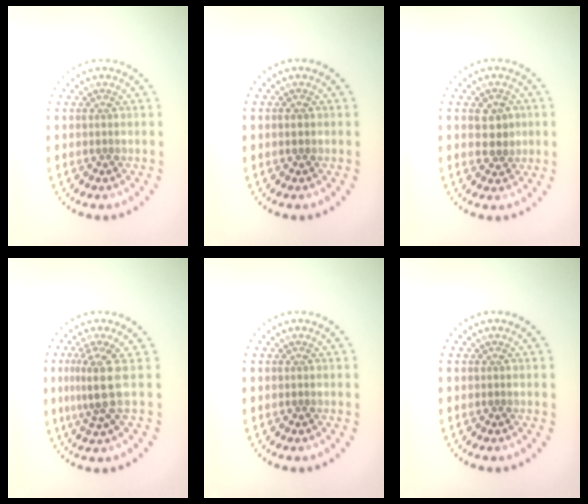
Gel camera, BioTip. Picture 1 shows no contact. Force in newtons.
{"total": 1.0, "press": 1.0, "slide": 0.2}
{"total": 2.5, "press": 2.4, "slide": 0.5}
{"total": 3.2, "press": 2.4, "slide": 2.1}
{"total": 0.0}
{"total": 0.0}